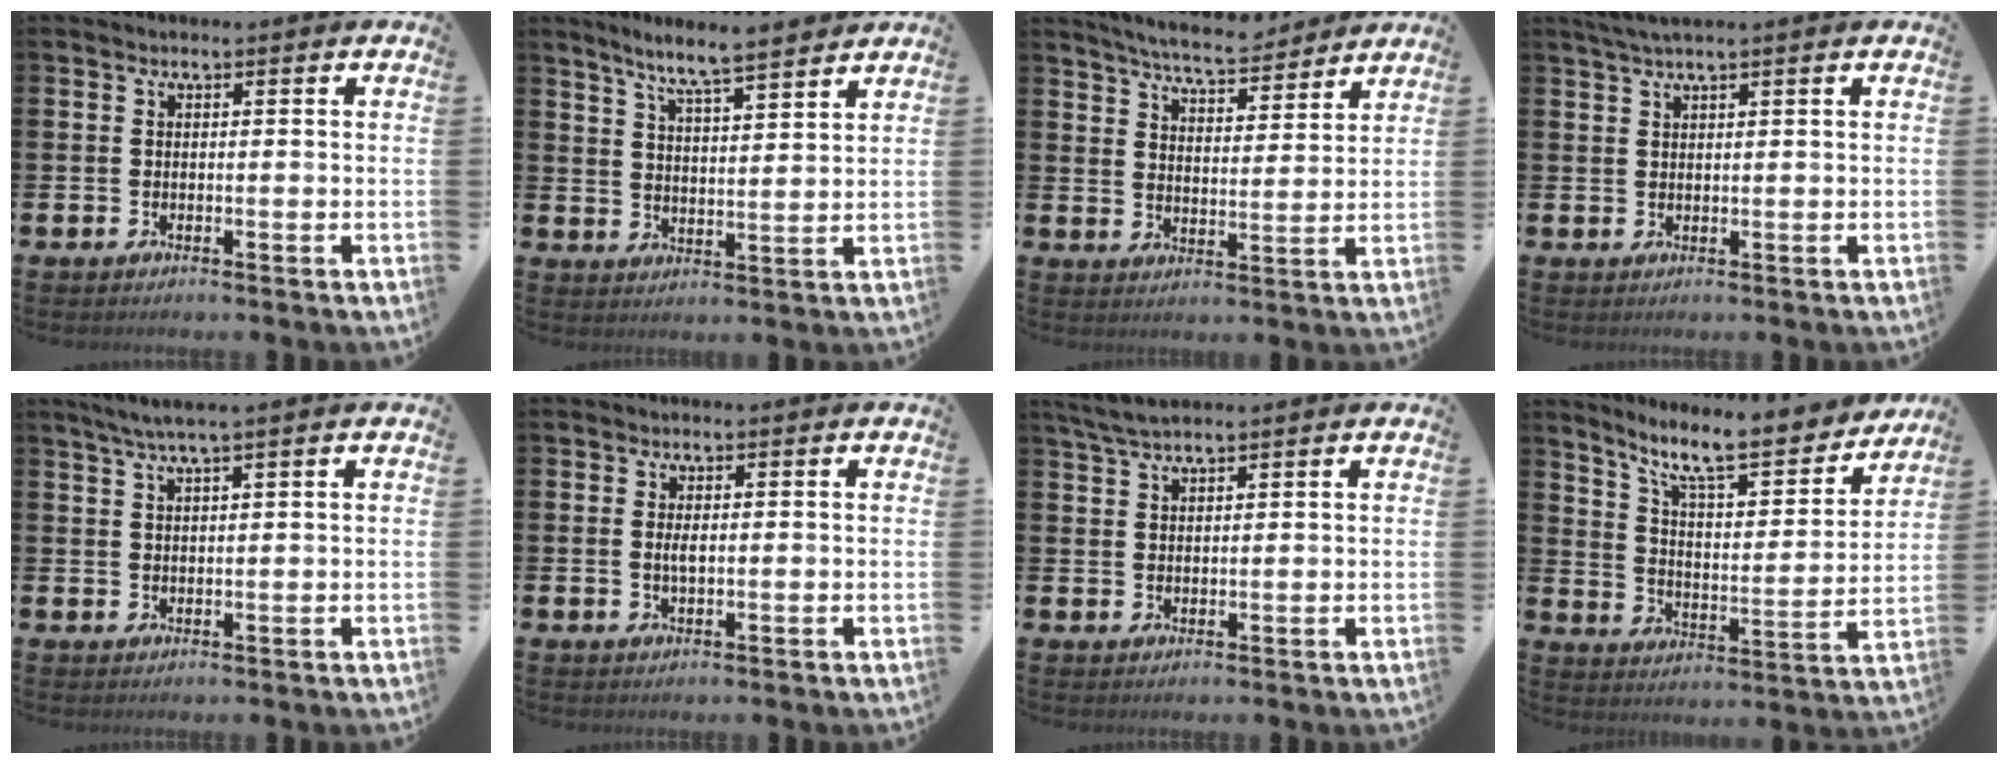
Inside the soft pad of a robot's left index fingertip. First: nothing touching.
{"total": 7.0, "force": [6.5, 0.3, 2.5], "torque": [-0.059, -0.034, 0.113]}
{"total": 6.9, "force": [6.6, 0.9, 1.6], "torque": [-0.047, -0.035, 0.118]}
{"total": 2.3, "force": [1.7, 0.0, 1.4], "torque": [-0.031, 0.004, 0.032]}
{"total": 3.1, "force": [2.4, -0.2, 1.9], "torque": [-0.040, 0.000, 0.043]}
{"total": 1.7, "force": [0.2, 0.7, 1.6], "torque": [-0.029, 0.003, 0.001]}
{"total": 3.6, "force": [3.2, 0.6, 1.6], "torque": [-0.042, -0.003, 0.060]}
{"total": 11.1, "force": [9.6, 2.2, 5.0], "torque": [-0.110, -0.068, 0.162]}